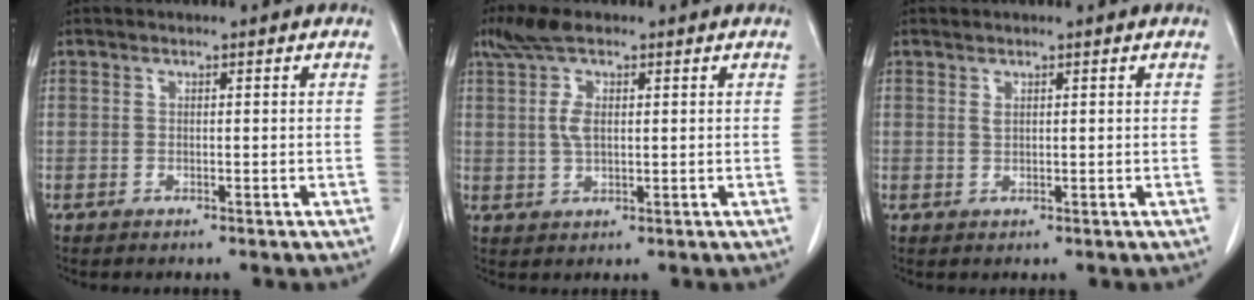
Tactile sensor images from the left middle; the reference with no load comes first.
{"total": 5.3, "force": [2.2, 2.1, 4.2], "torque": [-0.098, 0.013, 0.045]}
{"total": 0.6, "force": [0.5, 0.3, 0.3], "torque": [-0.005, -0.004, 0.009]}